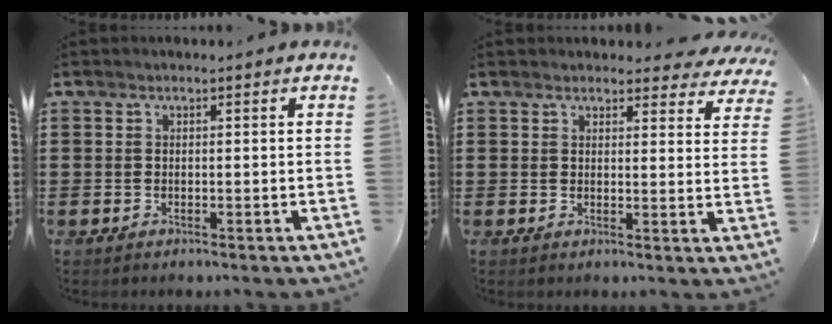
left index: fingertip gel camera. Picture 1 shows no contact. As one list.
[{"total": 3.0, "force": [2.9, 0.6, 0.7], "torque": [-0.007, -0.015, 0.049]}]